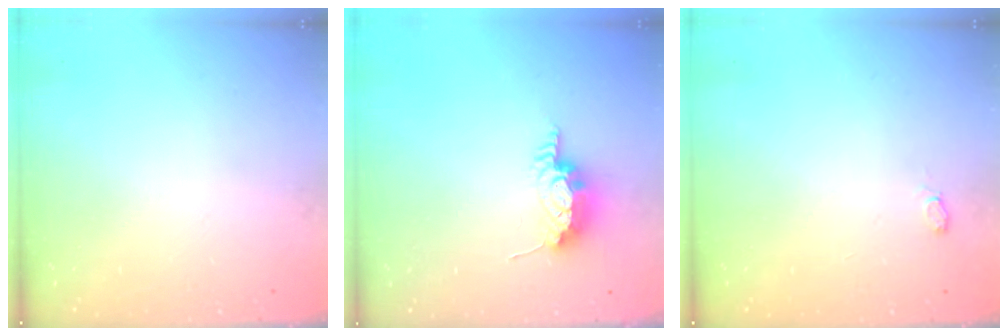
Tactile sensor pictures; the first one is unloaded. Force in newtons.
{"total": 8.8, "press": 8.5, "slide": 2.1}
{"total": 4.5, "press": 4.3, "slide": 1.2}